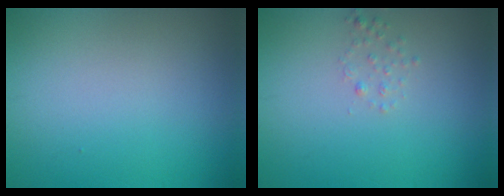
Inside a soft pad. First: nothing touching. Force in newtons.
{"total": 0.8, "press": 0.8, "slide": 0.1}